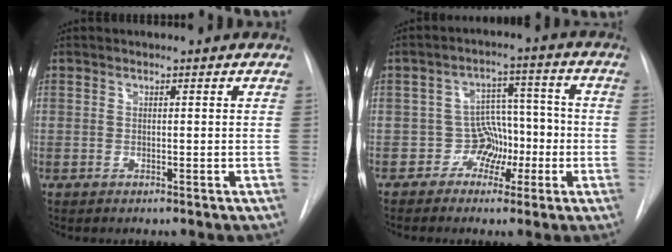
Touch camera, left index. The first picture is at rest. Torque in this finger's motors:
{"motor_torque": [-0.02, 0.41, -0.01, -0.03]}